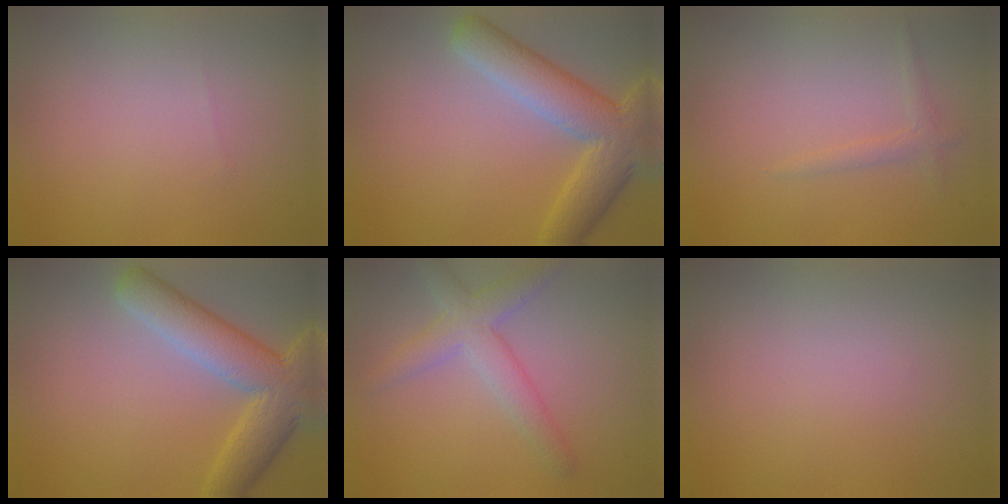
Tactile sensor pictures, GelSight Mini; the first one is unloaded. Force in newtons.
{"total": 6.8, "press": 6.8, "slide": 0.4}
{"total": 1.1, "press": 1.1, "slide": 0.1}
{"total": 6.8, "press": 6.8, "slide": 0.4}
{"total": 3.7, "press": 3.7, "slide": 0.1}
{"total": 0.0}